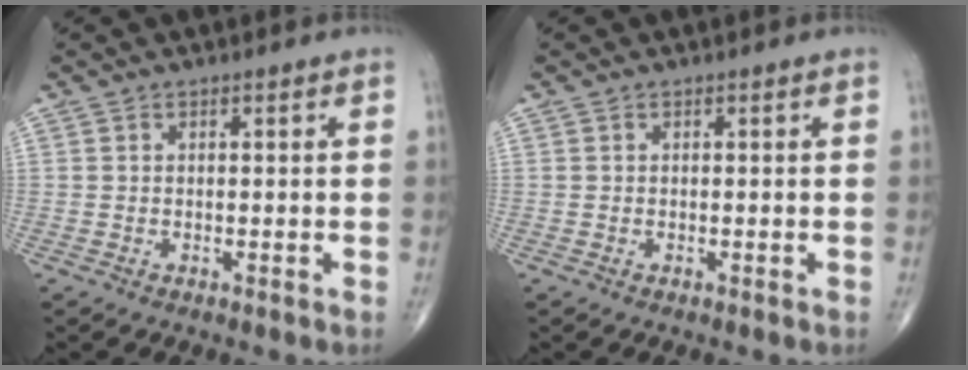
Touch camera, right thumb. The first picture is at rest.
{"total": 0.0}